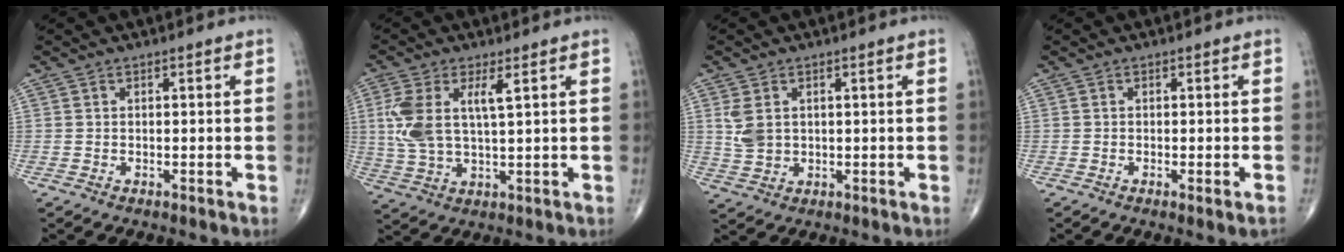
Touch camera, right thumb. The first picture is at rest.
{"total": 9.8, "force": [2.7, 4.0, 8.5], "torque": [-0.196, -0.004, 0.057]}
{"total": 4.5, "force": [1.2, 3.1, 2.9], "torque": [-0.059, -0.004, 0.033]}
{"total": 1.5, "force": [-0.7, 0.1, 1.3], "torque": [-0.021, -0.005, -0.009]}